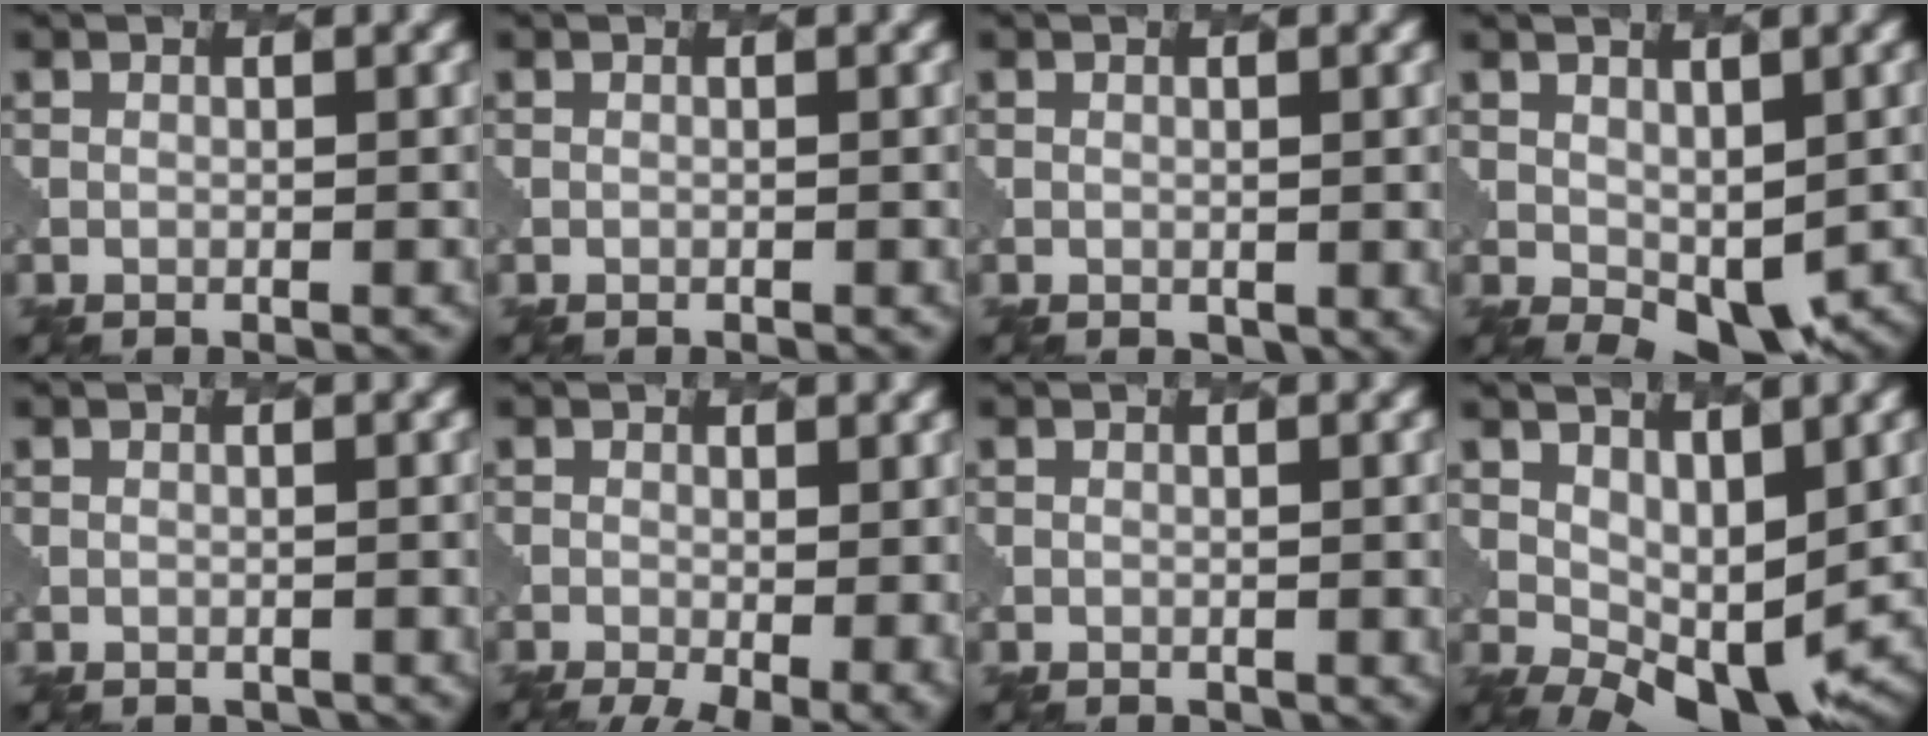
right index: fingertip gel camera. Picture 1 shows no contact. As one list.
[{"total": 0.0}, {"total": 1.8, "force": [0.1, 1.3, 1.2], "torque": [-0.013, -0.009, 0.007]}, {"total": 5.6, "force": [0.0, 3.6, 4.3], "torque": [-0.082, -0.020, 0.011]}, {"total": 0.8, "force": [-0.1, 0.8, 0.3], "torque": [-0.005, -0.003, 0.004]}, {"total": 6.6, "force": [-2.2, 2.8, 5.5], "torque": [-0.074, -0.015, -0.022]}, {"total": 1.2, "force": [0.0, 1.0, 0.8], "torque": [-0.009, -0.004, 0.006]}, {"total": 7.3, "force": [0.8, 4.5, 5.7], "torque": [-0.091, -0.020, 0.028]}]